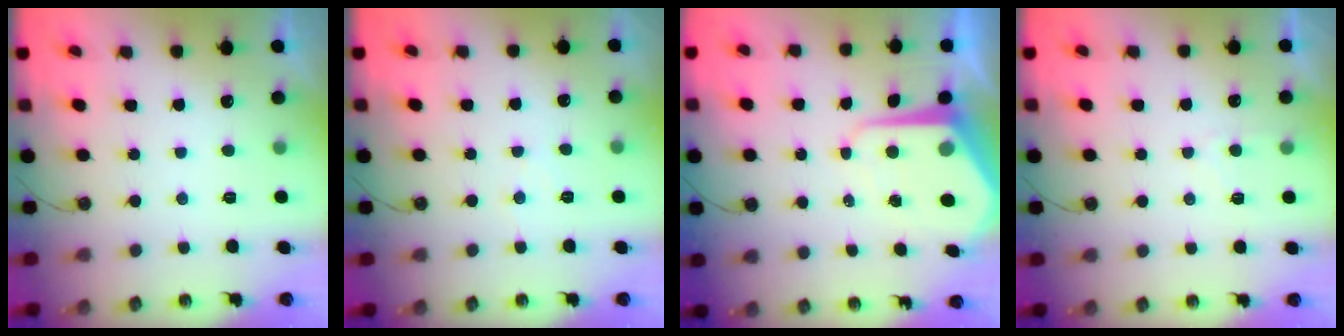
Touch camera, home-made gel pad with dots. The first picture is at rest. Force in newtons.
{"total": 4.1, "press": 4.0, "slide": 0.7}
{"total": 8.9, "press": 8.9, "slide": 0.7}
{"total": 3.2, "press": 3.2, "slide": 0.4}